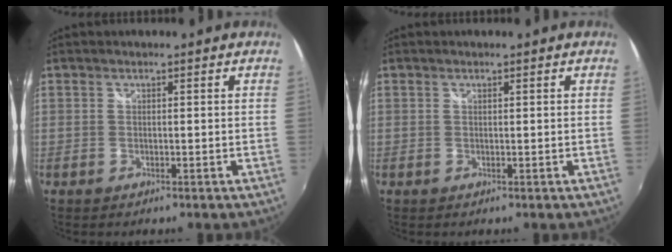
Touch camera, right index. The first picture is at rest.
{"total": 0.0}